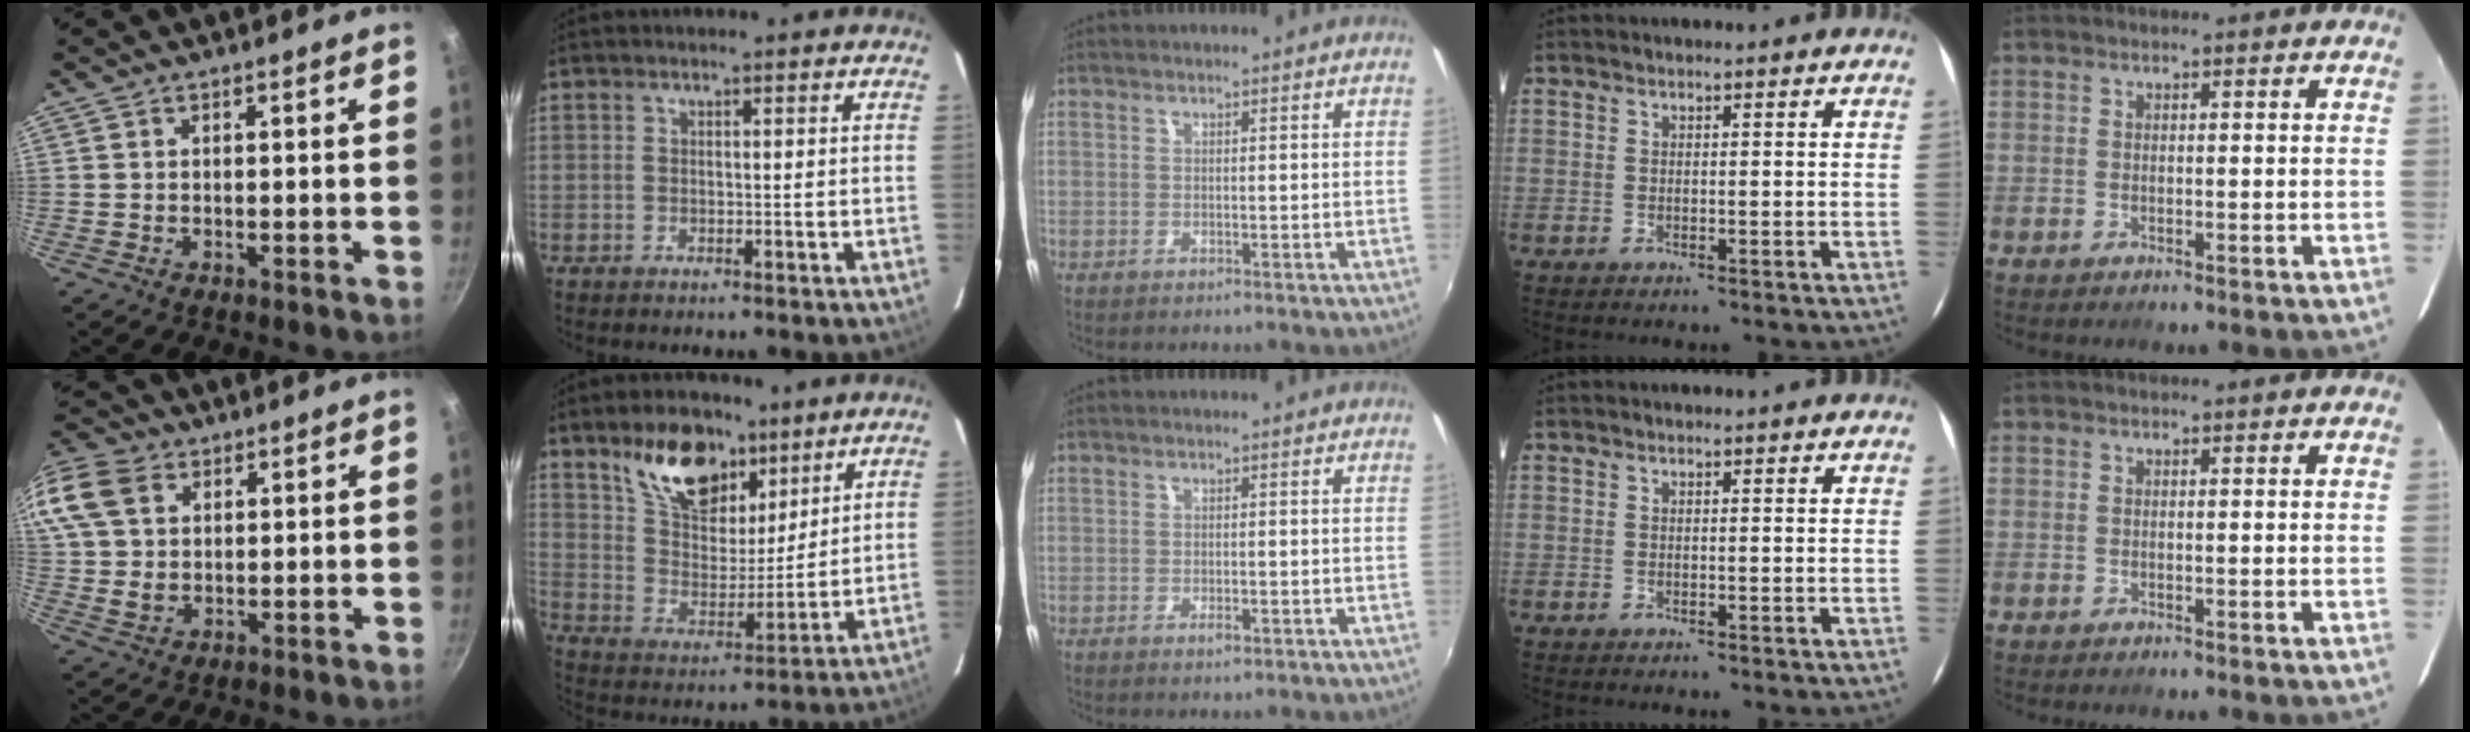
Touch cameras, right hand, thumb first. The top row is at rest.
{"thumb": {"total": 17.9, "force": [6.7, 13.0, 10.2], "torque": [-0.237, 0.021, 0.125]}, "index": {"total": 15.0, "force": [9.5, 8.0, 8.4], "torque": [-0.147, 0.020, 0.175]}, "middle": {"total": 1.2, "force": [-0.7, 0.4, 1.0], "torque": [-0.016, -0.001, -0.010]}}